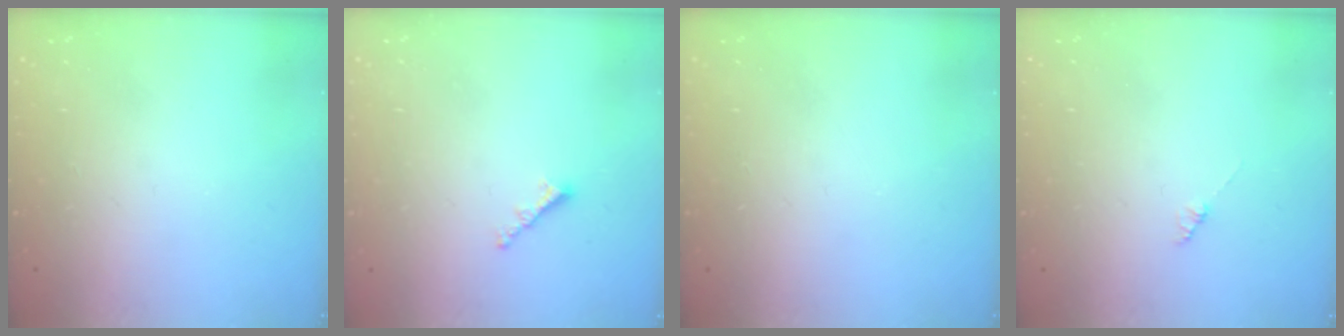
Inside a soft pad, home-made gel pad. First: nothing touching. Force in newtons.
{"total": 1.8, "press": 1.7, "slide": 0.5}
{"total": 0.0}
{"total": 0.9, "press": 0.8, "slide": 0.2}